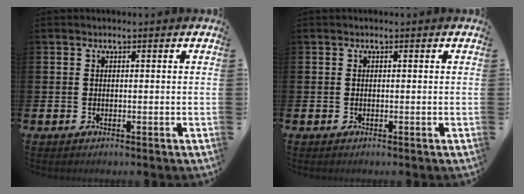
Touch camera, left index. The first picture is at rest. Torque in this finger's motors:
{"motor_torque": [0.01, 0.13, -0.02, -0.01]}